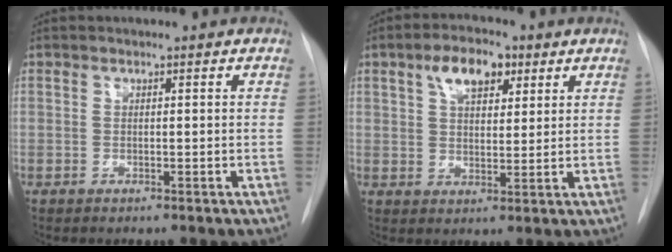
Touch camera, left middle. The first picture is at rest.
{"total": 7.1, "force": [3.6, 3.4, 5.1], "torque": [-0.087, 0.017, 0.060]}